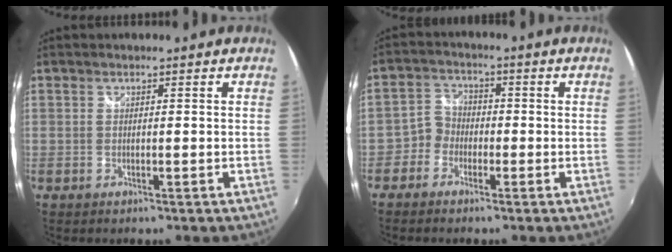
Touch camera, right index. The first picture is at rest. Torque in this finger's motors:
{"motor_torque": [-0.45, 0.09, -0.53, -0.21]}